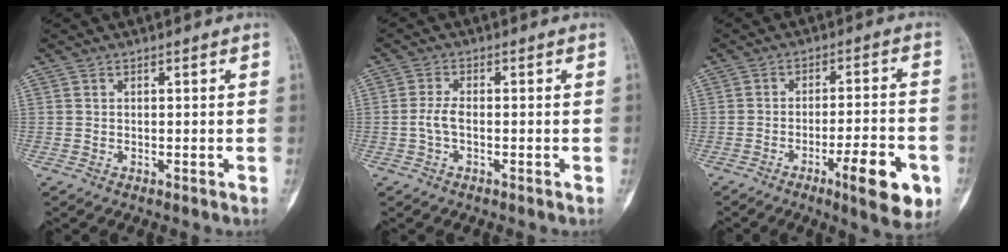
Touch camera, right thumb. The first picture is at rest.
{"total": 2.8, "force": [-0.6, 1.2, 2.5], "torque": [-0.060, 0.005, -0.015]}
{"total": 11.6, "force": [-5.0, 2.6, 10.1], "torque": [-0.134, 0.016, -0.069]}